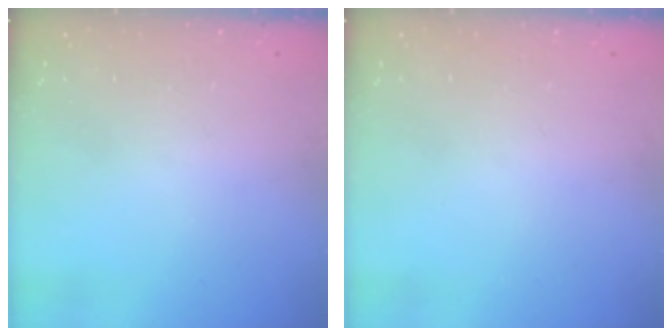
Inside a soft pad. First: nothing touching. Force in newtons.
{"total": 0.0}